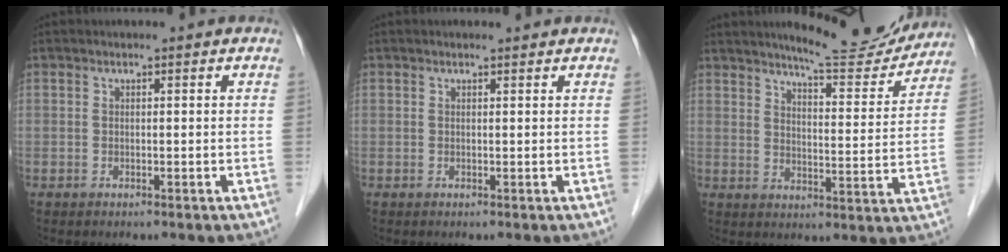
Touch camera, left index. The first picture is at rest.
{"total": 0.8, "force": [0.7, 0.1, 0.1], "torque": [-0.011, 0.002, 0.011]}
{"total": 13.2, "force": [12.4, 1.6, 4.4], "torque": [-0.057, -0.024, 0.160]}